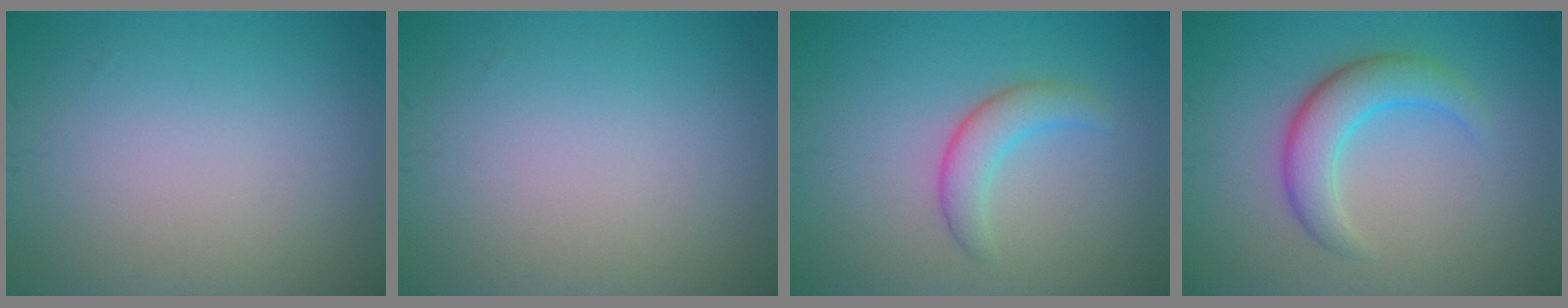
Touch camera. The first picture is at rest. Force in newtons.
{"total": 0.0}
{"total": 2.7, "press": 2.7, "slide": 0.1}
{"total": 4.3, "press": 4.3, "slide": 0.2}